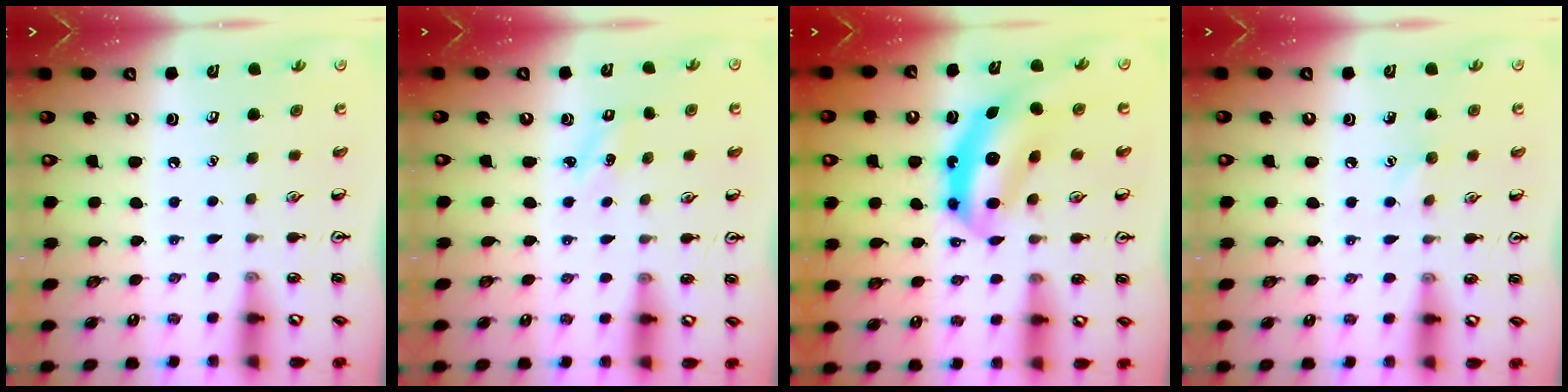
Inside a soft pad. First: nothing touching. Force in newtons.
{"total": 1.3, "press": 1.2, "slide": 0.4}
{"total": 9.4, "press": 9.0, "slide": 3.0}
{"total": 3.8, "press": 3.7, "slide": 1.0}